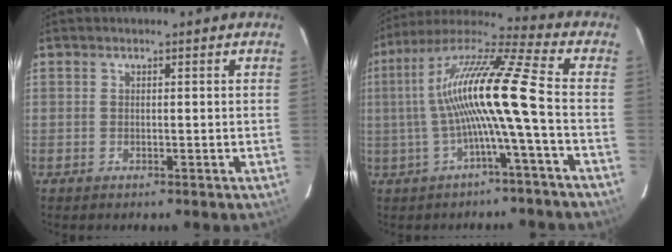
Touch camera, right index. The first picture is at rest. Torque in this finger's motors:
{"motor_torque": [1.53, -0.61, 1.05, 0.21]}